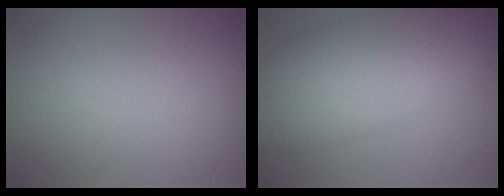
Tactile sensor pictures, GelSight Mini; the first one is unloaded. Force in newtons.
{"total": 8.7, "press": 8.6, "slide": 0.2}